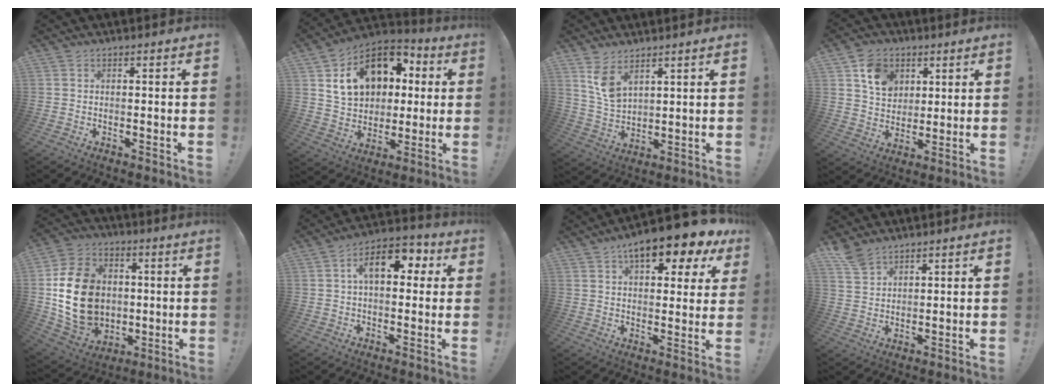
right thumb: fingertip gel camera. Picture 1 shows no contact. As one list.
[{"total": 19.5, "force": [6.7, 14.5, 11.2], "torque": [-0.164, -0.016, 0.142]}, {"total": 7.9, "force": [5.3, 4.0, 4.3], "torque": [-0.066, -0.031, 0.101]}, {"total": 11.0, "force": [5.5, 8.4, 4.4], "torque": [-0.063, -0.019, 0.108]}, {"total": 21.4, "force": [0.5, 17.2, 12.8], "torque": [-0.218, 0.008, 0.038]}, {"total": 12.5, "force": [3.1, 6.9, 10.0], "torque": [-0.150, 0.012, 0.053]}, {"total": 12.3, "force": [7.2, 4.7, 8.7], "torque": [-0.117, -0.040, 0.118]}, {"total": 5.8, "force": [4.9, 2.4, 2.0], "torque": [-0.030, -0.031, 0.093]}]